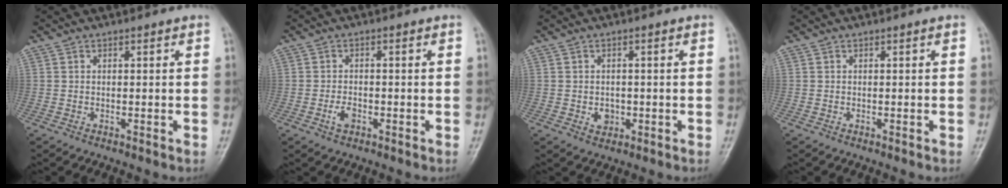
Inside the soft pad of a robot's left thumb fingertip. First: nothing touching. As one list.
[{"total": 2.5, "force": [-1.1, 1.5, 1.7], "torque": [-0.030, 0.004, -0.021]}, {"total": 2.5, "force": [-0.5, 2.1, 1.3], "torque": [-0.009, 0.001, -0.003]}, {"total": 0.0}]